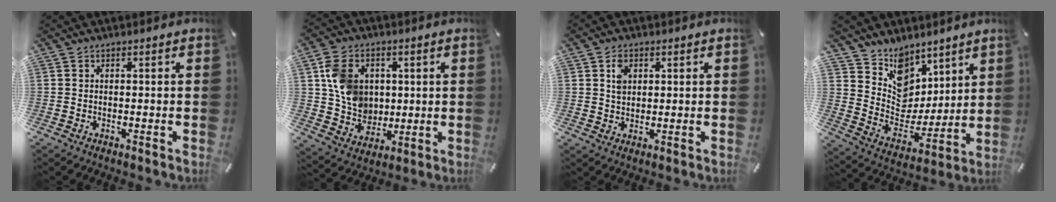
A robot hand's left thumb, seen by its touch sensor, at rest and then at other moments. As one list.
[{"total": 11.0, "force": [2.4, 9.5, 5.0], "torque": [-0.098, 0.007, 0.052]}, {"total": 3.5, "force": [1.2, 2.8, 1.8], "torque": [-0.027, 0.000, 0.018]}, {"total": 9.5, "force": [6.0, 7.3, 0.2], "torque": [-0.022, -0.082, 0.120]}]